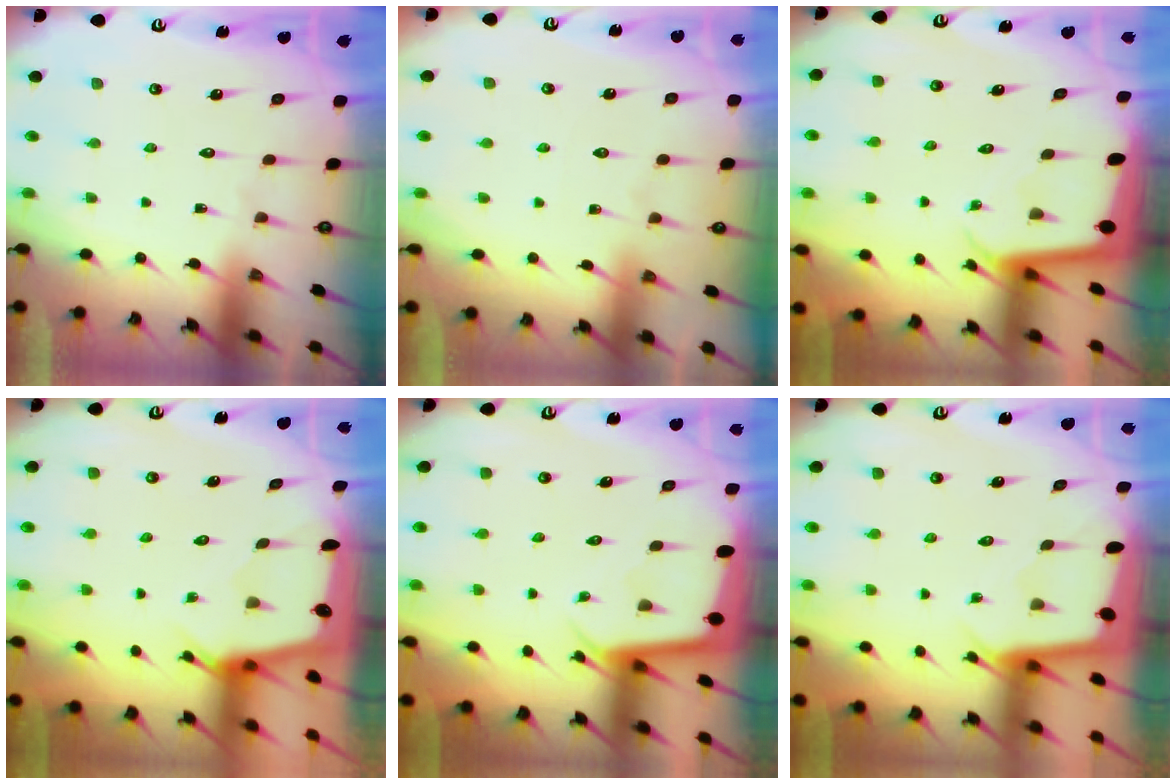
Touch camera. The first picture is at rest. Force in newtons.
{"total": 1.9, "press": 1.8, "slide": 0.4}
{"total": 2.0, "press": 2.0, "slide": 0.1}
{"total": 2.5, "press": 2.5, "slide": 0.3}
{"total": 2.3, "press": 2.3, "slide": 0.1}
{"total": 2.0, "press": 2.0, "slide": 0.2}